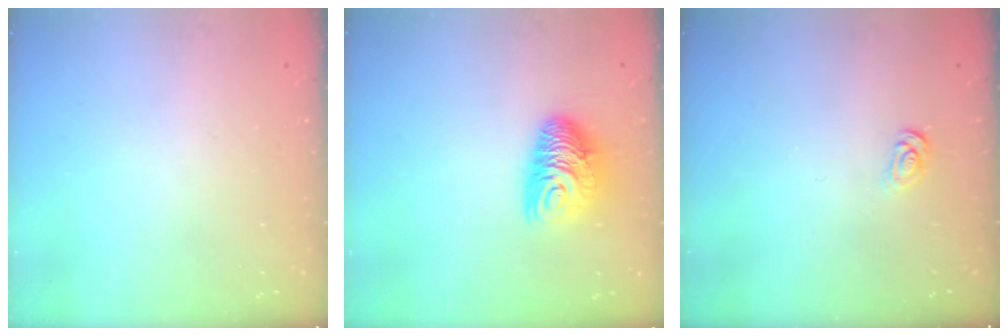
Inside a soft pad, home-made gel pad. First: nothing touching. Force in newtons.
{"total": 10.1, "press": 10.1, "slide": 0.6}
{"total": 2.5, "press": 2.4, "slide": 0.3}